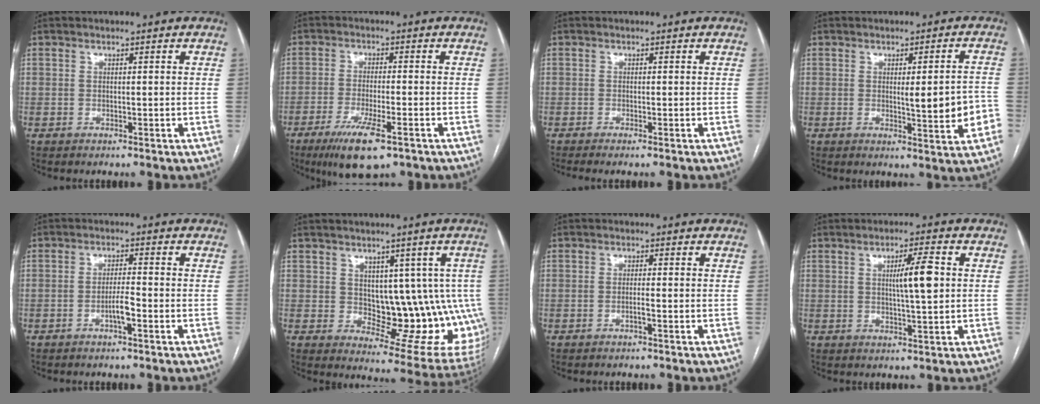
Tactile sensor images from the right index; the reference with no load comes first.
{"total": 9.2, "force": [-5.5, 1.6, 7.2], "torque": [-0.129, -0.021, -0.089]}
{"total": 1.3, "force": [-1.0, -0.1, 0.8], "torque": [-0.015, -0.002, -0.017]}
{"total": 7.7, "force": [-1.3, 1.2, 7.5], "torque": [-0.089, 0.001, -0.015]}
{"total": 3.2, "force": [-1.4, 0.2, 2.9], "torque": [-0.053, 0.000, -0.026]}
{"total": 13.7, "force": [0.8, 7.1, 11.6], "torque": [-0.120, 0.006, 0.029]}
{"total": 1.2, "force": [-0.6, -0.1, 1.1], "torque": [-0.021, 0.001, -0.011]}
{"total": 6.0, "force": [1.0, 0.4, 6.0], "torque": [-0.098, 0.004, 0.015]}